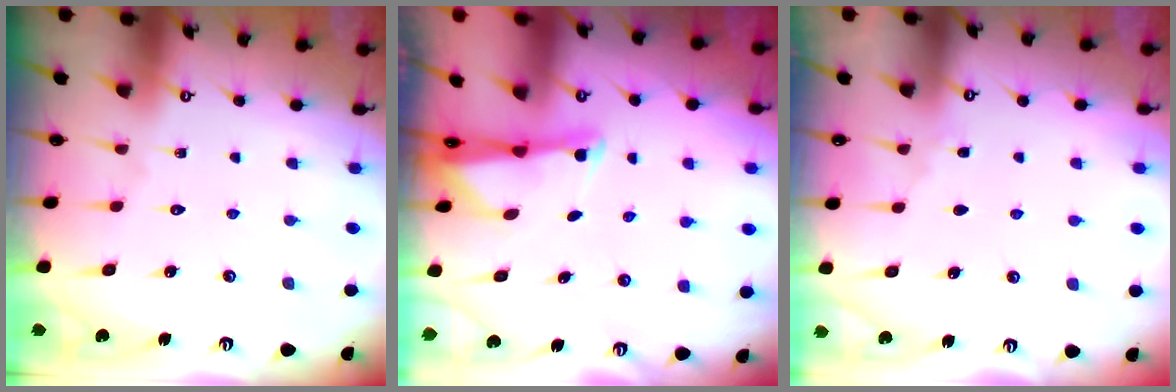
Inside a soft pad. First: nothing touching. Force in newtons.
{"total": 1.8, "press": 1.8, "slide": 0.4}
{"total": 3.9, "press": 3.9, "slide": 0.5}